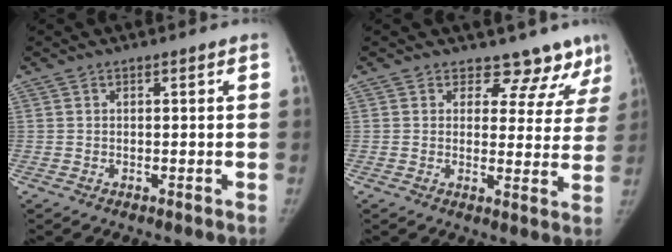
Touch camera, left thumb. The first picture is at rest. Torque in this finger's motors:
{"motor_torque": [-0.12, 0.21, 0.01, 0.27, -0.04]}